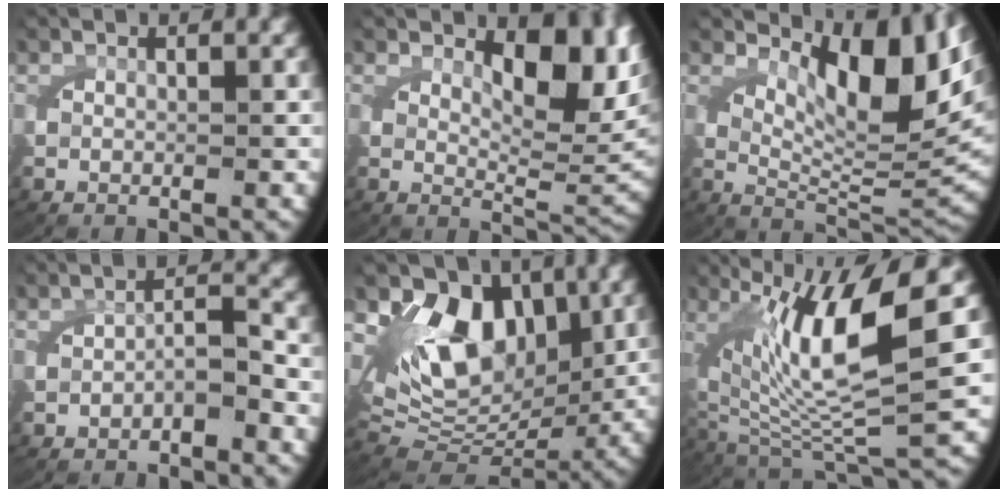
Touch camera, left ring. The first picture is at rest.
{"total": 8.0, "force": [3.0, 3.4, 6.6], "torque": [-0.073, -0.005, 0.041]}
{"total": 10.8, "force": [4.3, 4.3, 9.0], "torque": [-0.115, 0.006, 0.063]}
{"total": 1.8, "force": [-1.2, 0.5, 1.3], "torque": [-0.022, -0.005, -0.016]}
{"total": 12.8, "force": [3.5, 9.4, 8.1], "torque": [-0.155, -0.005, 0.056]}
{"total": 13.1, "force": [0.8, 6.1, 11.5], "torque": [-0.203, -0.022, 0.030]}